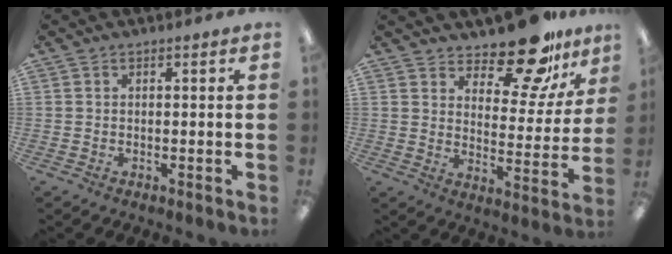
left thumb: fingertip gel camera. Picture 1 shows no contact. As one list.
[{"total": 15.7, "force": [12.9, 5.5, 7.1], "torque": [-0.099, -0.096, 0.220]}]